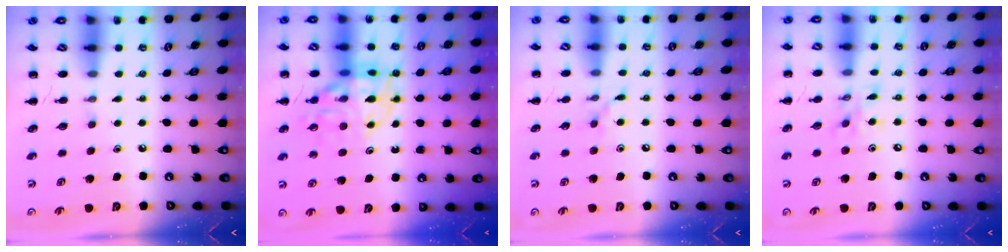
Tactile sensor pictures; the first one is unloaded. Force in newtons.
{"total": 14.4, "press": 14.2, "slide": 2.6}
{"total": 6.5, "press": 6.2, "slide": 2.2}
{"total": 7.4, "press": 7.3, "slide": 0.7}